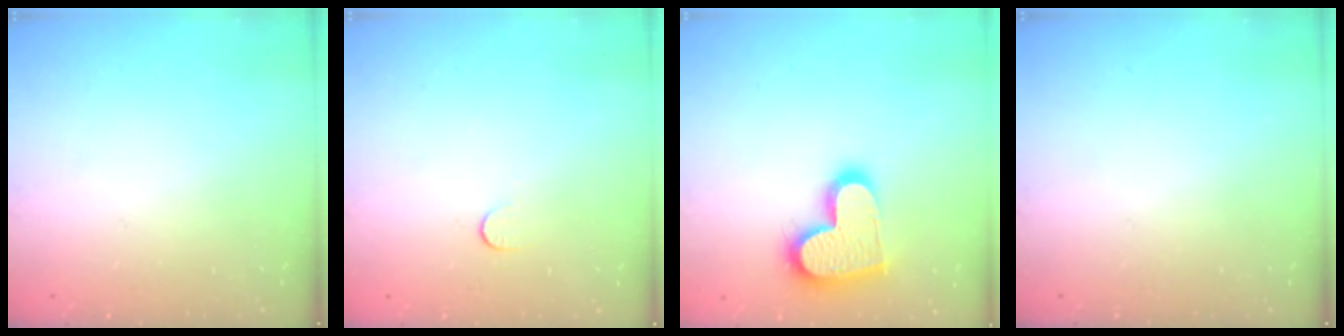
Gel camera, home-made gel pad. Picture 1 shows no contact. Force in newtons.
{"total": 3.7, "press": 3.7, "slide": 0.4}
{"total": 17.2, "press": 17.1, "slide": 1.2}
{"total": 0.0}